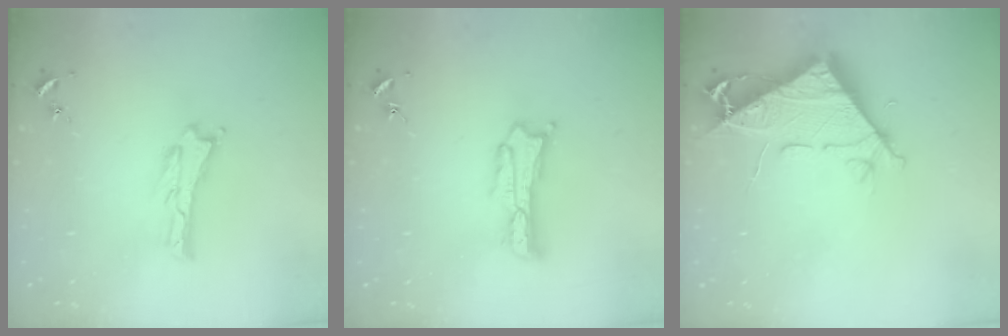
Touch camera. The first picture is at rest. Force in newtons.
{"total": 1.8, "press": 1.8, "slide": 0.3}
{"total": 7.1, "press": 7.0, "slide": 0.8}